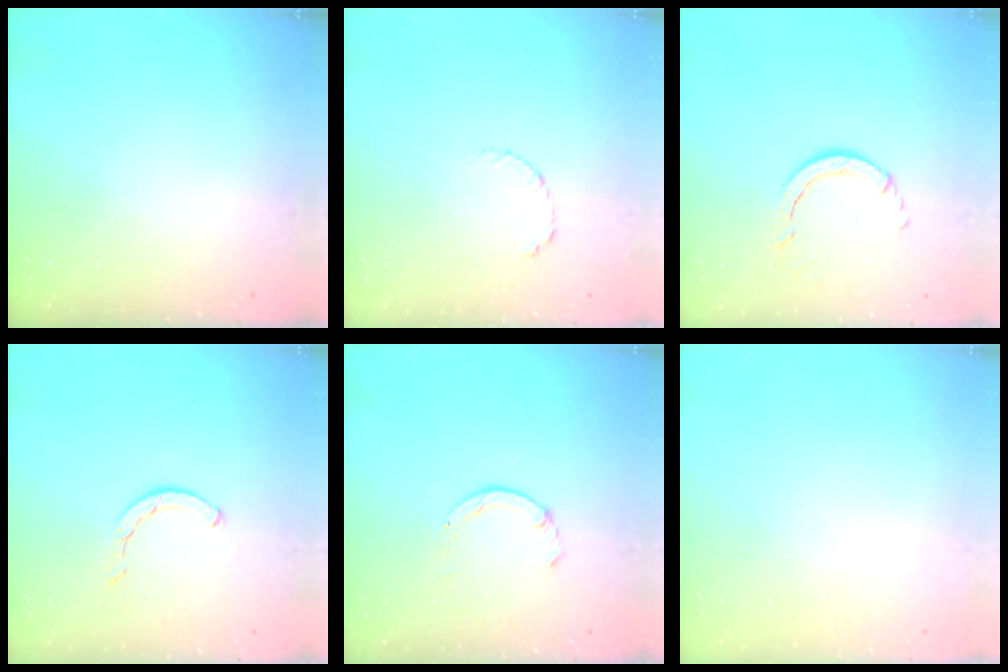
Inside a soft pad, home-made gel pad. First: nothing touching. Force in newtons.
{"total": 3.9, "press": 3.8, "slide": 0.5}
{"total": 3.0, "press": 3.0, "slide": 0.4}
{"total": 1.6, "press": 1.6, "slide": 0.1}
{"total": 1.4, "press": 1.4, "slide": 0.2}
{"total": 2.6, "press": 2.6, "slide": 0.2}